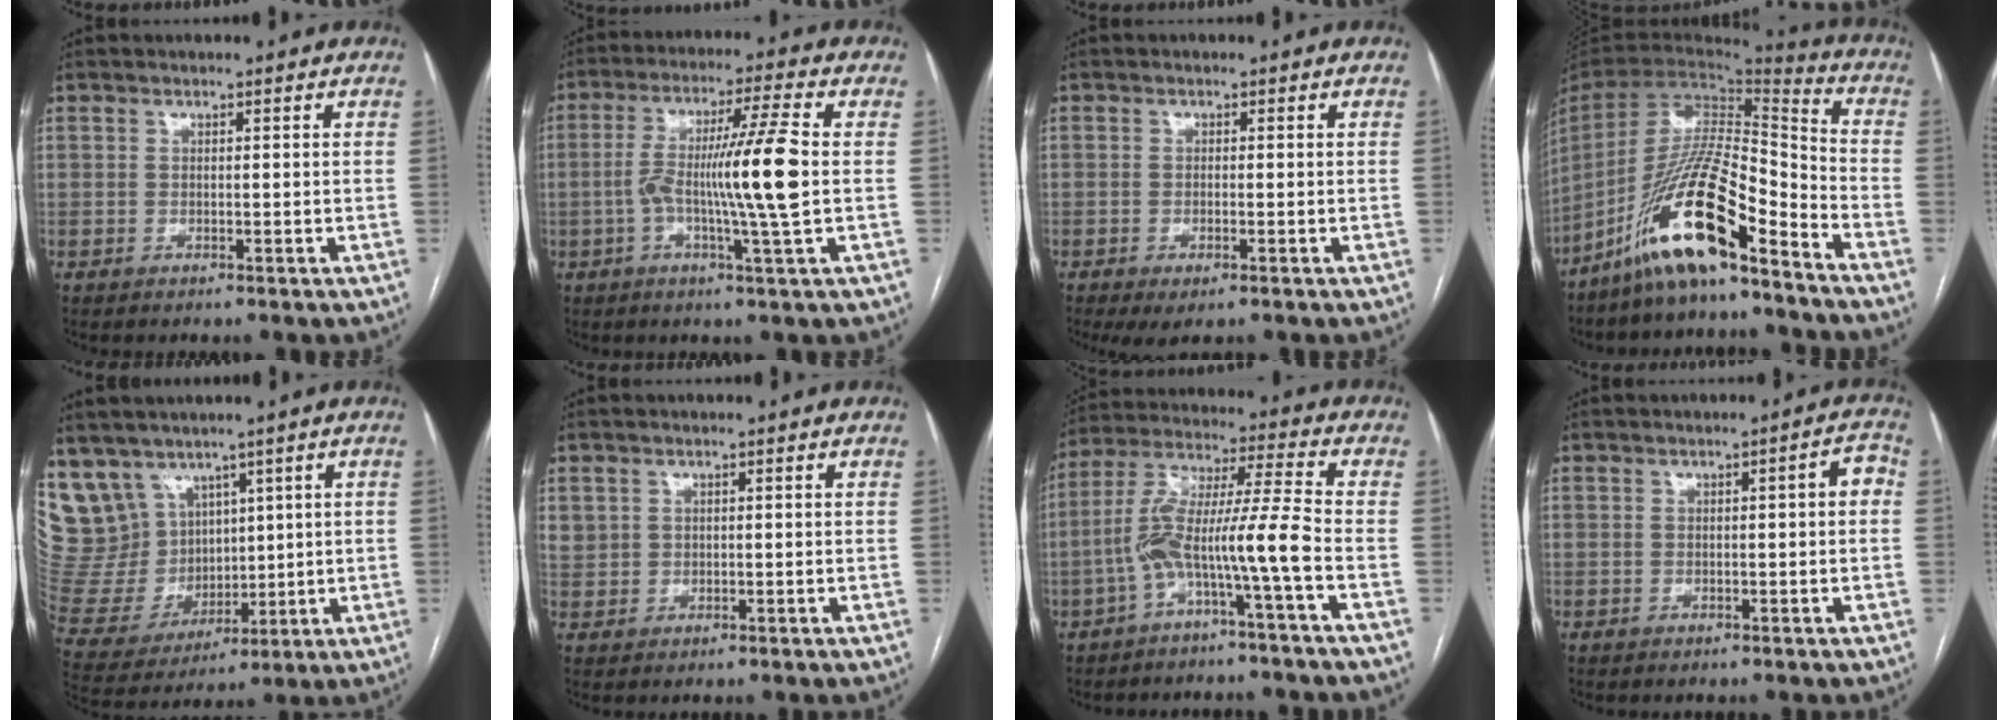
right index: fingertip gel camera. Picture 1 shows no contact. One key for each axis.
{"total": 11.9, "fx": -0.9, "fy": -1.0, "fz": 11.9, "tx": -0.220, "ty": 0.003, "tz": -0.021}
{"total": 2.8, "fx": -1.3, "fy": 0.9, "fz": 2.3, "tx": -0.039, "ty": -0.004, "tz": -0.015}
{"total": 17.5, "fx": -12.0, "fy": 2.5, "fz": 12.6, "tx": -0.256, "ty": -0.007, "tz": -0.221}
{"total": 16.1, "fx": 10.0, "fy": 11.8, "fz": 4.4, "tx": -0.113, "ty": 0.059, "tz": 0.227}
{"total": 2.5, "fx": 1.1, "fy": 2.2, "fz": 0.4, "tx": 0.001, "ty": 0.010, "tz": 0.024}
{"total": 10.5, "fx": -4.0, "fy": -0.6, "fz": 9.7, "tx": -0.194, "ty": 0.031, "tz": -0.076}
{"total": 3.1, "fx": 0.3, "fy": 0.7, "fz": 3.0, "tx": -0.034, "ty": 0.015, "tz": 0.002}